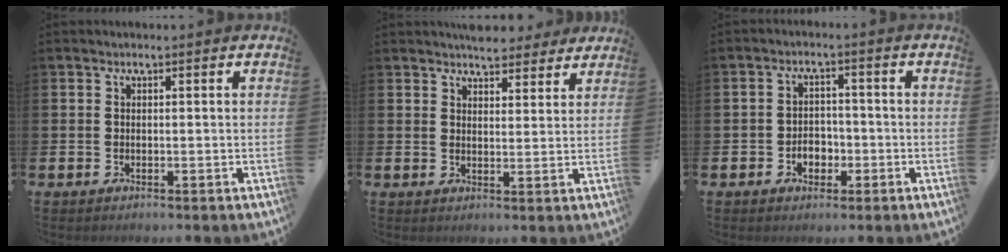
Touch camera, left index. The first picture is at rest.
{"total": 5.3, "force": [5.1, 1.4, 0.3], "torque": [-0.002, -0.027, 0.093]}
{"total": 3.2, "force": [-1.5, 2.4, 1.6], "torque": [-0.026, 0.002, -0.033]}